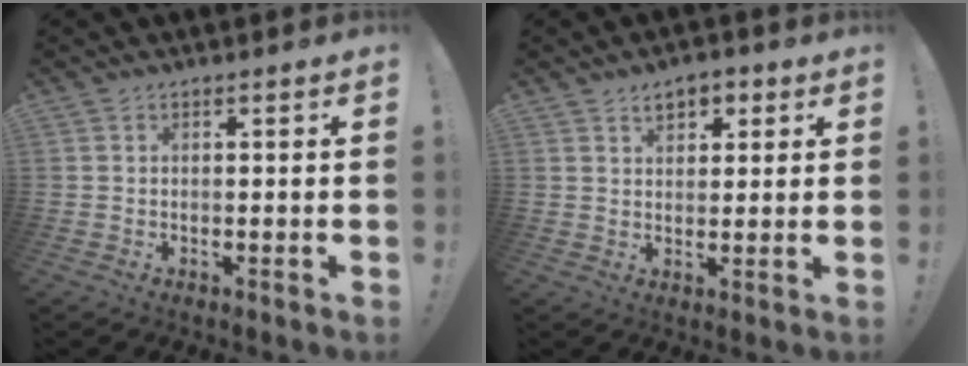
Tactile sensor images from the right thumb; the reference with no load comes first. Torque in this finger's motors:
{"motor_torque": [-0.01, 0.02, 0.01, 0.02, 0.00]}